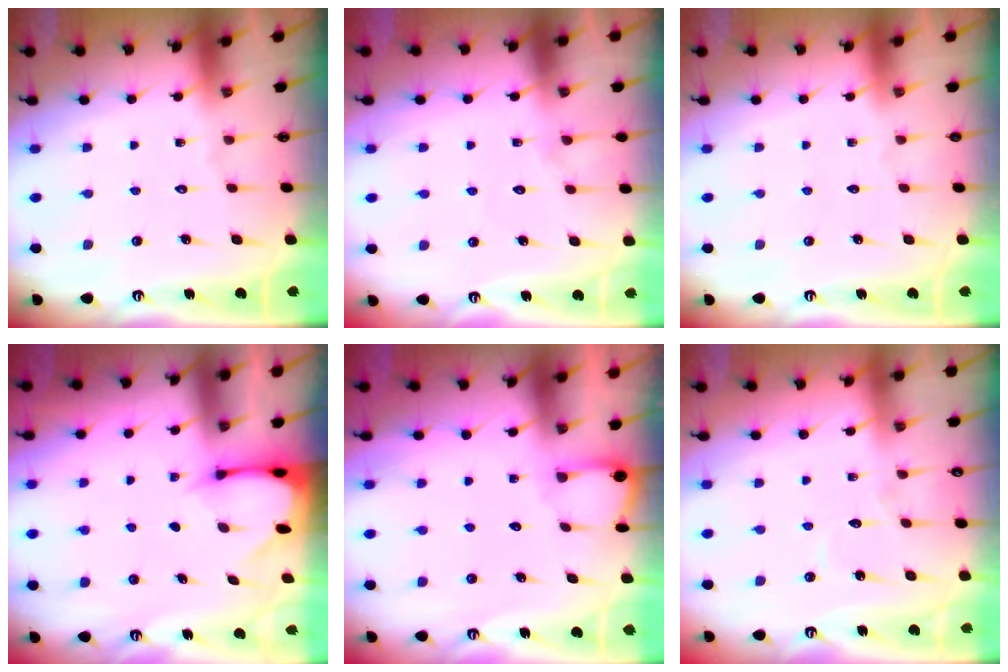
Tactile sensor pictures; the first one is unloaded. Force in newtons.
{"total": 4.8, "press": 4.8, "slide": 0.5}
{"total": 0.0}
{"total": 2.6, "press": 2.5, "slide": 0.3}
{"total": 2.7, "press": 2.7, "slide": 0.2}
{"total": 3.6, "press": 3.6, "slide": 0.4}